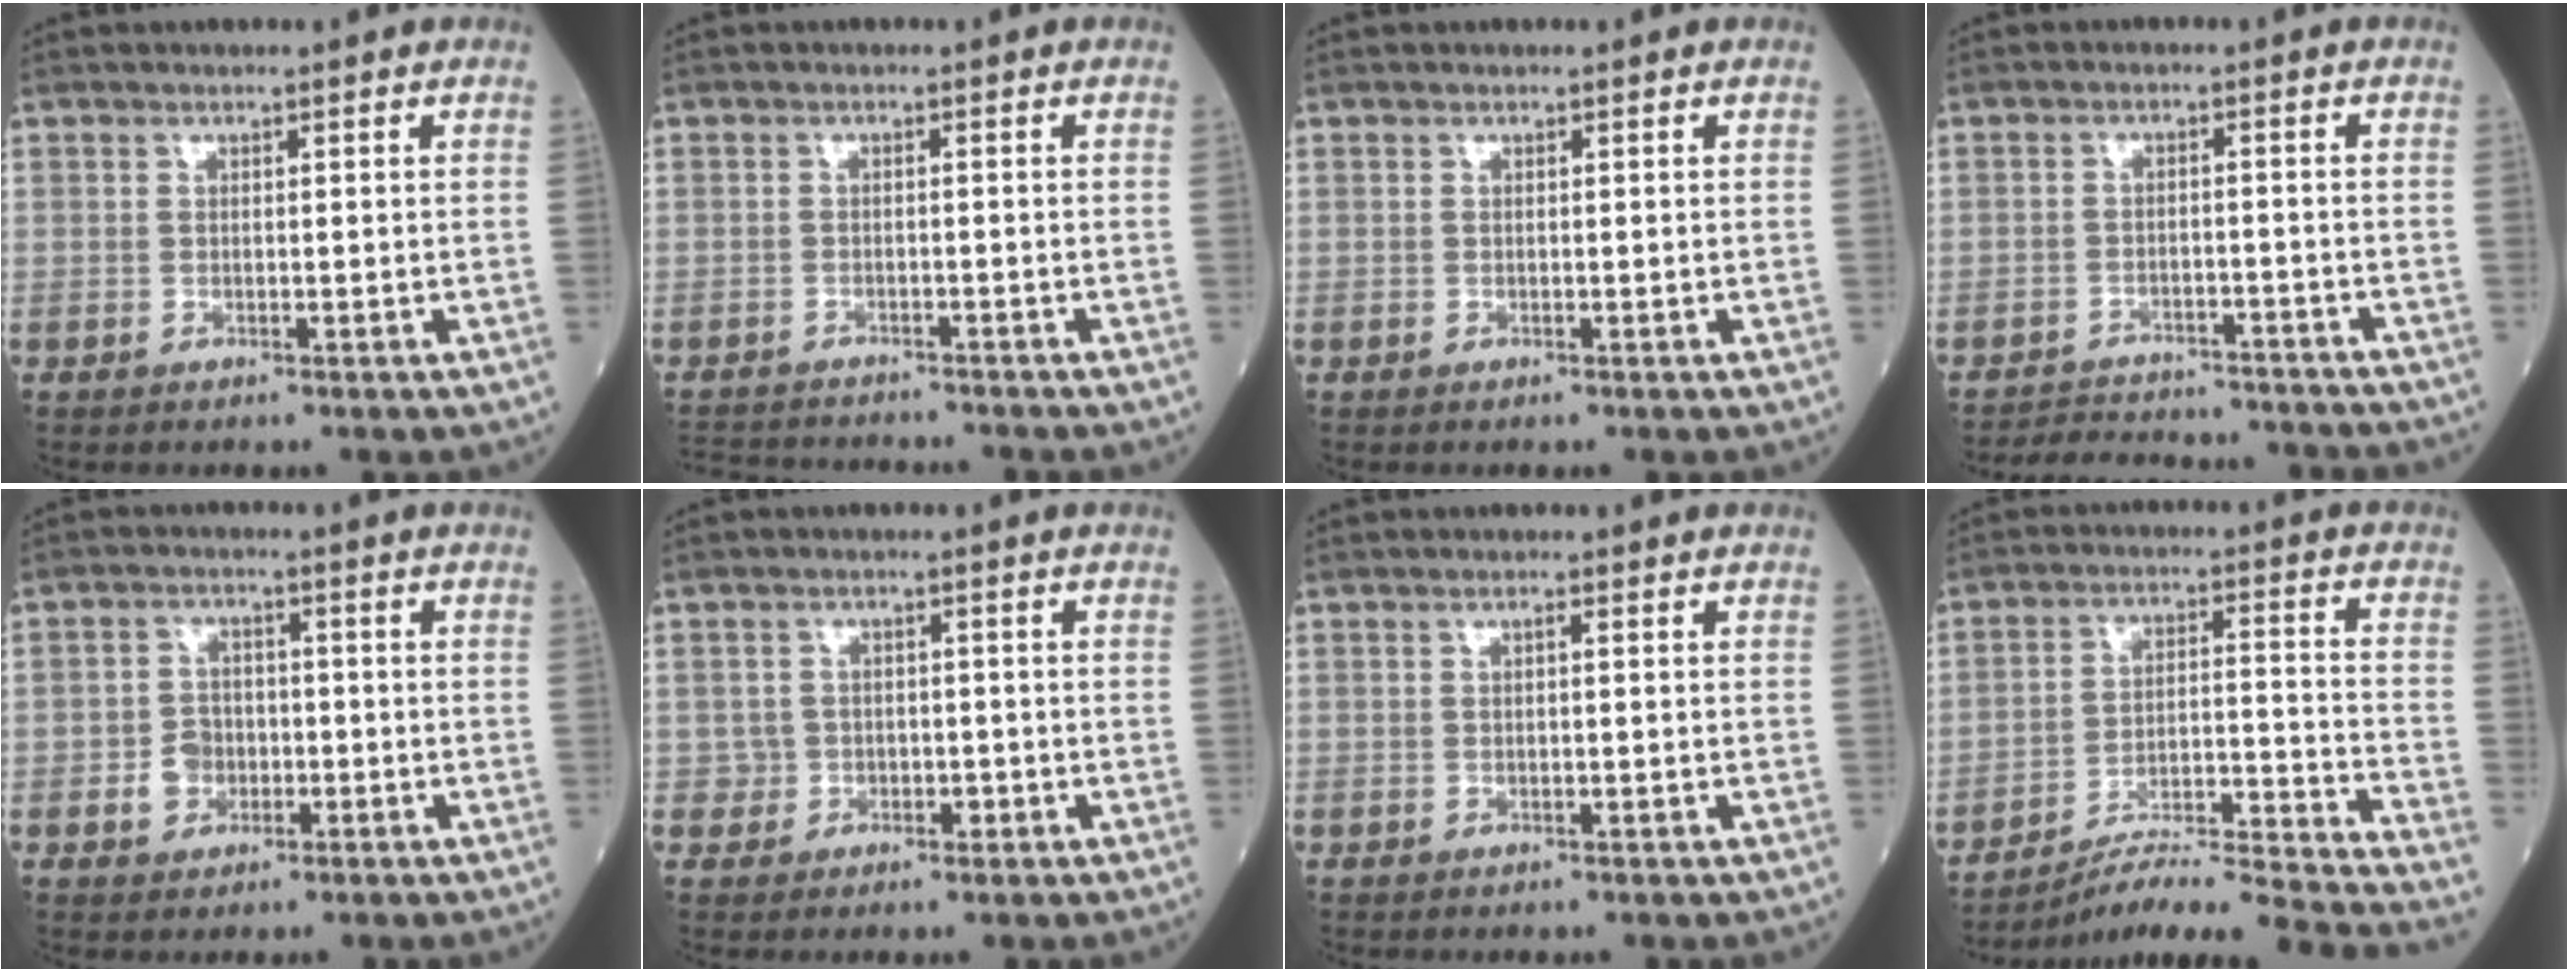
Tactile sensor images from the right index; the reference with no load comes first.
{"total": 9.2, "force": [-8.8, 1.4, 2.5], "torque": [-0.045, -0.001, -0.125]}
{"total": 0.0}
{"total": 11.7, "force": [-11.3, 2.1, 2.3], "torque": [-0.038, 0.010, -0.150]}
{"total": 3.9, "force": [-1.3, 3.3, 1.7], "torque": [-0.032, 0.009, -0.022]}
{"total": 2.7, "force": [-0.8, 2.5, 0.2], "torque": [0.010, 0.011, -0.012]}
{"total": 0.6, "force": [0.1, 0.0, 0.6], "torque": [-0.012, 0.001, 0.001]}
{"total": 18.8, "force": [-17.3, -2.7, 6.8], "torque": [-0.084, -0.005, -0.262]}